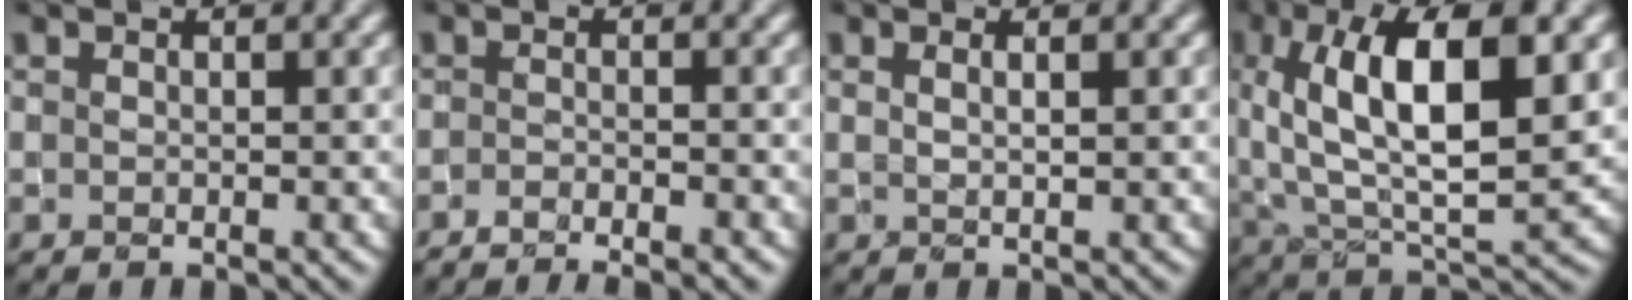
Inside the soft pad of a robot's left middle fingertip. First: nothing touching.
{"total": 3.7, "force": [-3.0, 0.5, 2.1], "torque": [-0.036, -0.002, -0.055]}
{"total": 1.3, "force": [0.7, 0.5, 1.0], "torque": [-0.005, 0.000, 0.004]}
{"total": 11.3, "force": [3.2, 4.6, 9.9], "torque": [-0.170, 0.007, 0.055]}